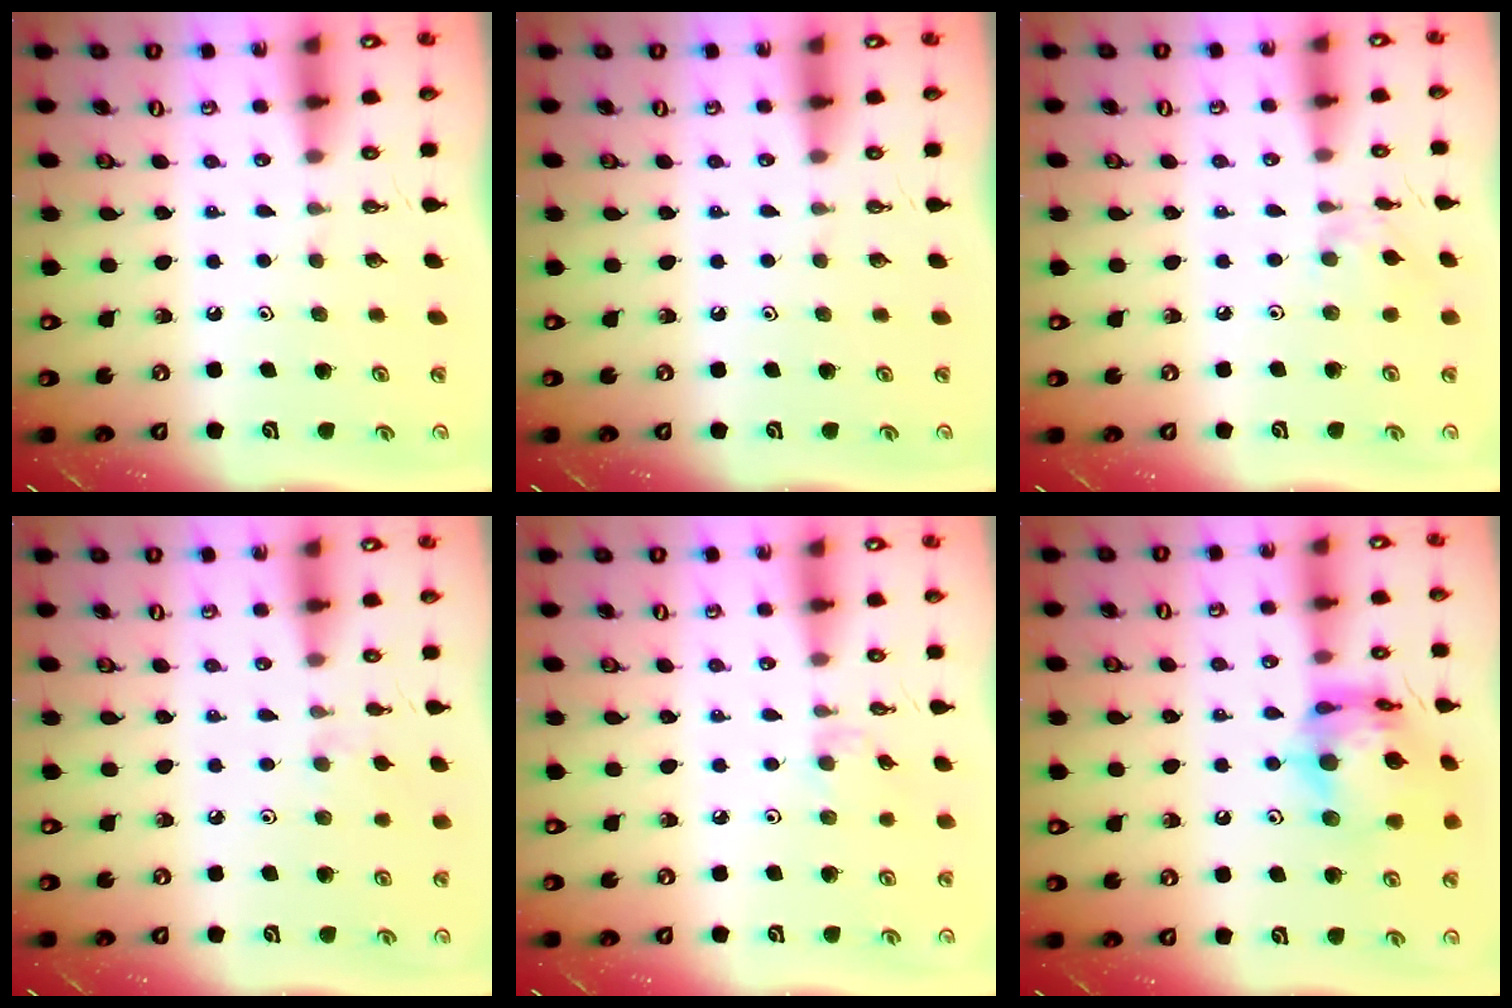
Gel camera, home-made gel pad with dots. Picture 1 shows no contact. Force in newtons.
{"total": 0.0}
{"total": 2.1, "press": 2.1, "slide": 0.2}
{"total": 1.9, "press": 1.9, "slide": 0.5}
{"total": 1.1, "press": 1.0, "slide": 0.4}
{"total": 17.7, "press": 17.6, "slide": 1.7}